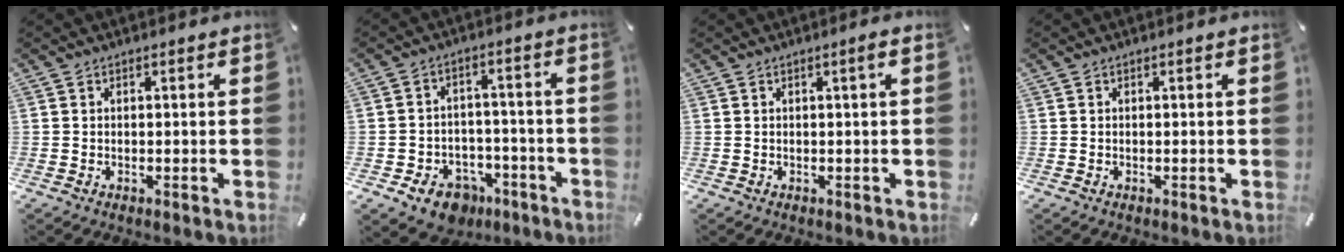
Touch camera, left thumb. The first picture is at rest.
{"total": 8.7, "force": [-5.1, 6.2, 3.4], "torque": [-0.062, 0.044, -0.085]}
{"total": 1.7, "force": [0.3, 0.1, 1.7], "torque": [-0.031, 0.001, 0.004]}
{"total": 0.0}